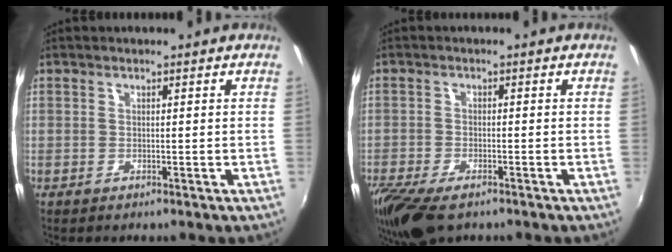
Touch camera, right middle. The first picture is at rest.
{"total": 10.3, "force": [-7.4, 3.8, 6.1], "torque": [-0.150, -0.045, -0.137]}